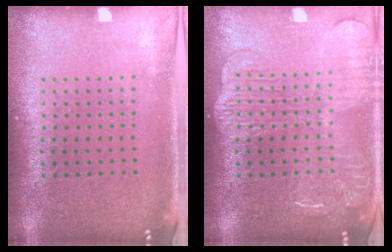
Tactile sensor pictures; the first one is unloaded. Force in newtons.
{"total": 3.9, "press": 3.9, "slide": 0.5}